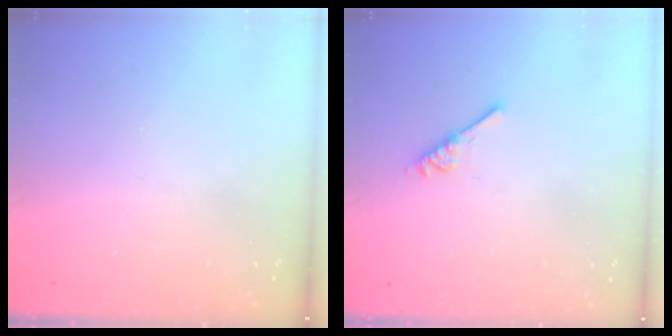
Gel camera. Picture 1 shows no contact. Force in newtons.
{"total": 5.0, "press": 4.9, "slide": 0.8}